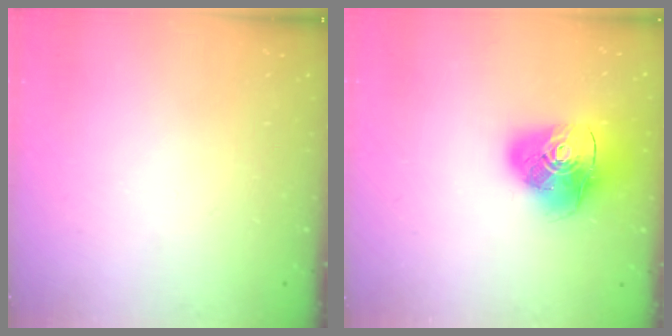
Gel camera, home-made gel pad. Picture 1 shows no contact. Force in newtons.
{"total": 16.0, "press": 15.9, "slide": 1.8}